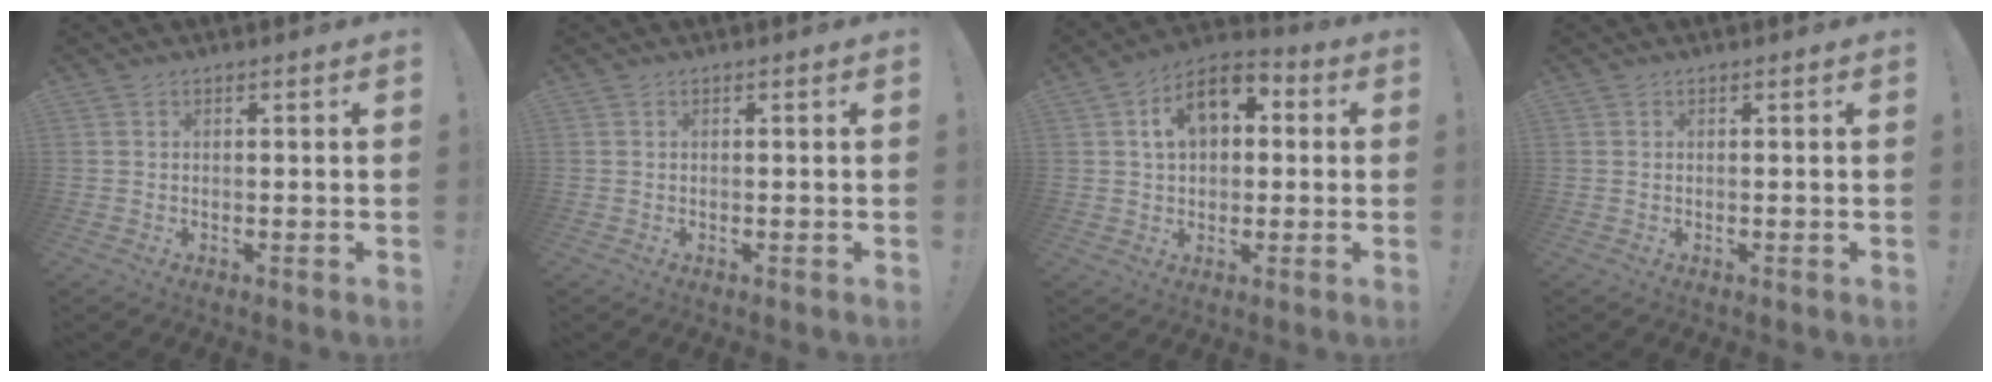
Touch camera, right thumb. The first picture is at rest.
{"total": 0.0}
{"total": 11.3, "force": [3.8, 7.5, 7.6], "torque": [-0.117, 0.002, 0.070]}
{"total": 0.0}